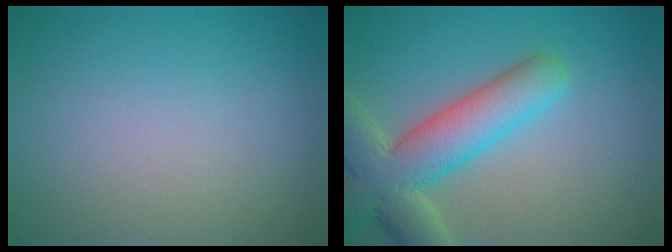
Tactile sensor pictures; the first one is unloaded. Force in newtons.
{"total": 7.7, "press": 7.7, "slide": 0.7}